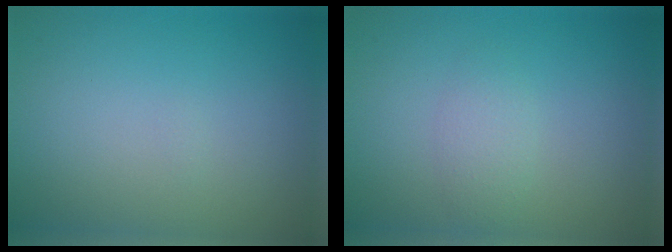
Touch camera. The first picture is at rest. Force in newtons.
{"total": 1.6, "press": 1.6, "slide": 0.2}